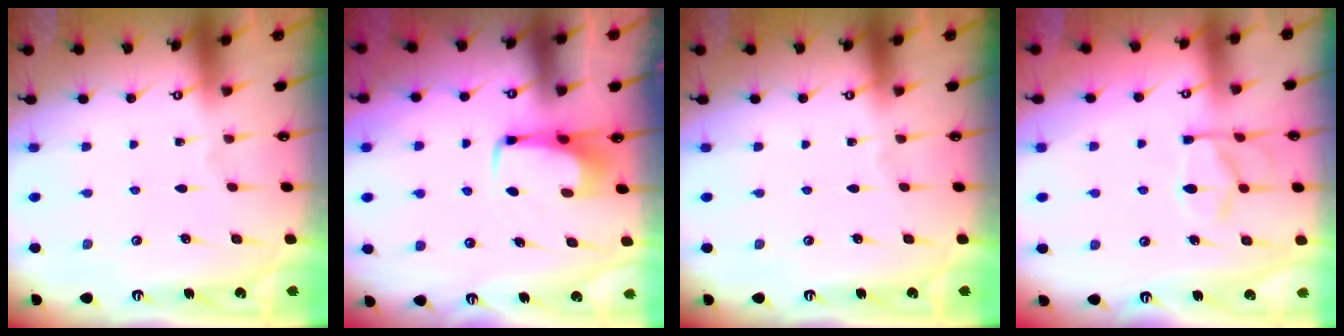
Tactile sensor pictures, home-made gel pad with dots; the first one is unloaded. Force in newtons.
{"total": 3.3, "press": 3.3, "slide": 0.3}
{"total": 0.0}
{"total": 6.1, "press": 5.8, "slide": 1.7}